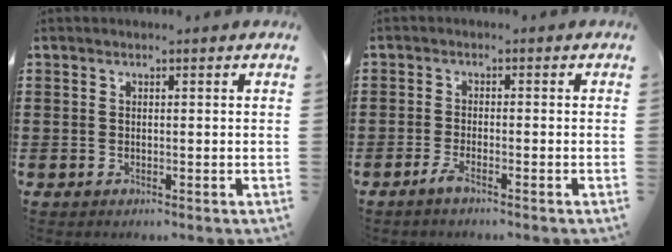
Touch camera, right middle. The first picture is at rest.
{"total": 2.2, "force": [-1.4, 0.2, 1.7], "torque": [-0.043, -0.008, -0.030]}